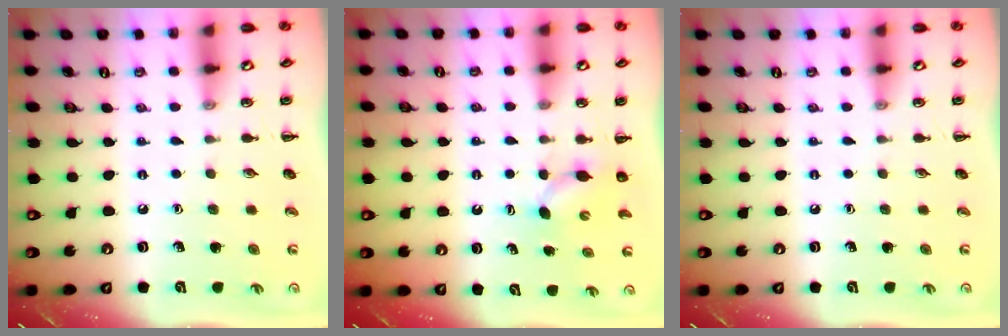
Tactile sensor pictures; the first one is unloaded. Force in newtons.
{"total": 3.6, "press": 3.5, "slide": 0.5}
{"total": 0.0}